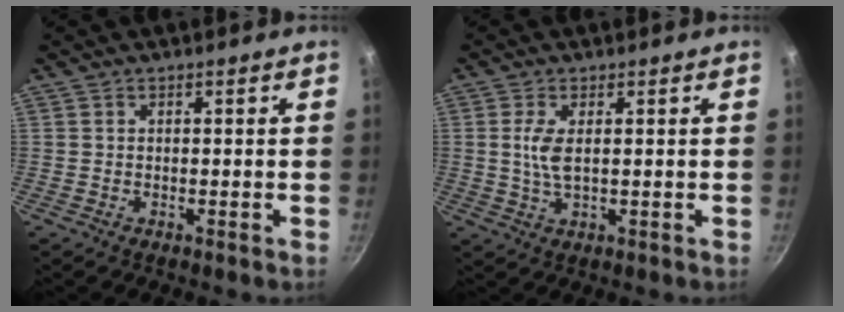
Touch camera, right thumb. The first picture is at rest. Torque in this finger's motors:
{"motor_torque": [-0.14, 0.26, 0.34, 0.29, -0.07]}